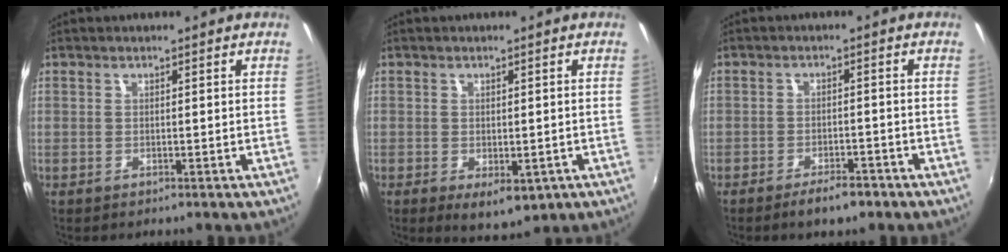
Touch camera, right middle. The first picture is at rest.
{"total": 5.6, "force": [-2.0, 3.2, 4.2], "torque": [-0.065, -0.019, -0.021]}
{"total": 4.9, "force": [-3.6, 1.6, 2.8], "torque": [-0.061, -0.005, -0.057]}